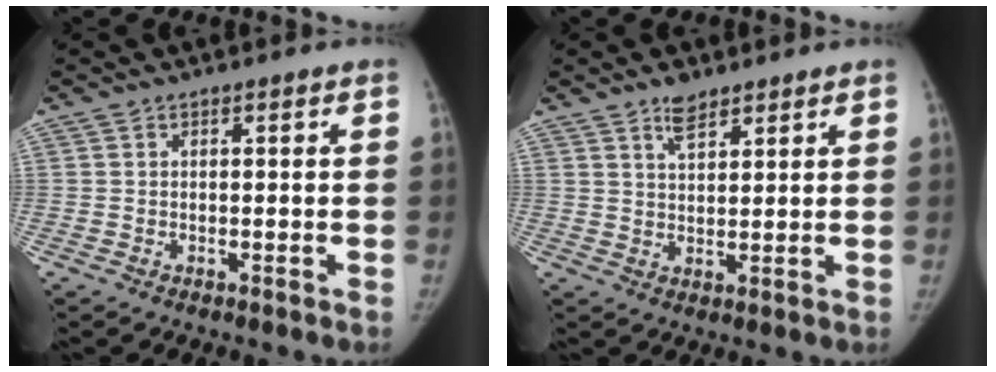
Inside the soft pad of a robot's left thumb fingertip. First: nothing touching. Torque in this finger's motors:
{"motor_torque": [0.06, -0.38, 0.16, 0.30, 0.03]}